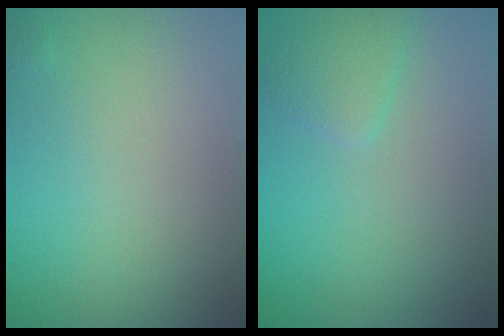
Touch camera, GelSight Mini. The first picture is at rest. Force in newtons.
{"total": 1.8, "press": 1.8, "slide": 0.2}